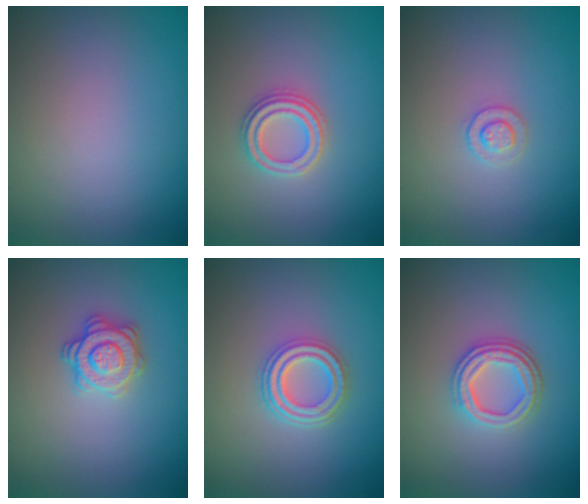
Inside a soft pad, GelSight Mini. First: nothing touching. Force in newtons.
{"total": 2.5, "press": 2.4, "slide": 0.7}
{"total": 1.5, "press": 1.5, "slide": 0.1}
{"total": 2.8, "press": 2.8, "slide": 0.2}
{"total": 3.7, "press": 2.9, "slide": 2.3}
{"total": 3.6, "press": 3.0, "slide": 2.1}